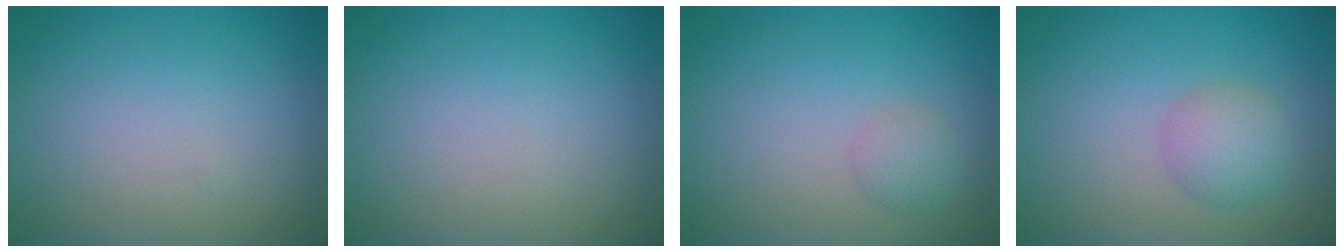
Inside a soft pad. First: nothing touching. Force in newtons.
{"total": 0.0}
{"total": 1.6, "press": 1.6, "slide": 0.1}
{"total": 2.9, "press": 2.9, "slide": 0.2}